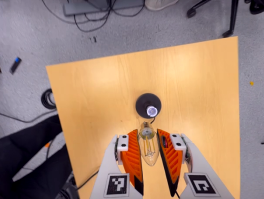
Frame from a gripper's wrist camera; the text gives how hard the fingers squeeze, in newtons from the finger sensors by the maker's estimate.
{"total": 11.8, "left": 11.8, "right": 11.9}